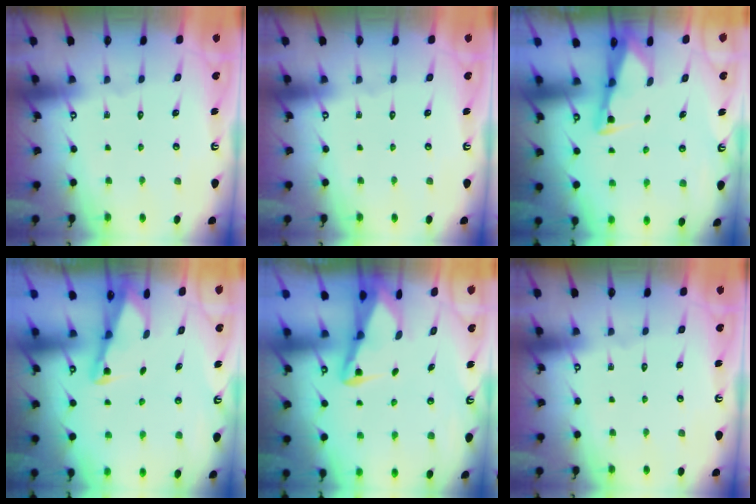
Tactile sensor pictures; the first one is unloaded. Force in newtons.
{"total": 0.0}
{"total": 2.7, "press": 2.7, "slide": 0.2}
{"total": 2.0, "press": 2.0, "slide": 0.2}
{"total": 3.1, "press": 3.0, "slide": 0.7}
{"total": 0.0}